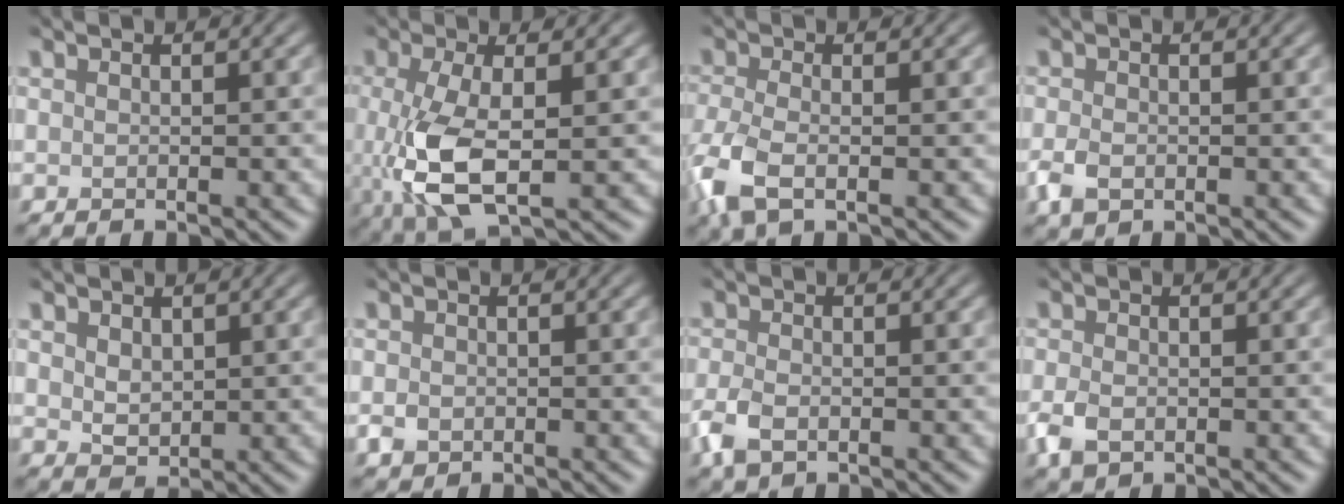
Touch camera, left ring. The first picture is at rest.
{"total": 6.4, "force": [-0.7, 2.5, 5.9], "torque": [-0.132, -0.013, -0.009]}
{"total": 4.1, "force": [-1.7, 1.7, 3.3], "torque": [-0.084, -0.009, -0.043]}
{"total": 2.0, "force": [-0.7, 1.3, 1.3], "torque": [-0.030, -0.005, -0.015]}
{"total": 1.9, "force": [0.8, 1.3, 1.1], "torque": [-0.022, -0.004, 0.021]}
{"total": 1.2, "force": [-0.3, 1.0, 0.6], "torque": [-0.011, -0.005, -0.007]}
{"total": 2.7, "force": [-1.2, 1.6, 1.8], "torque": [-0.044, -0.006, -0.028]}
{"total": 2.4, "force": [-0.8, 1.6, 1.6], "torque": [-0.038, -0.008, -0.017]}